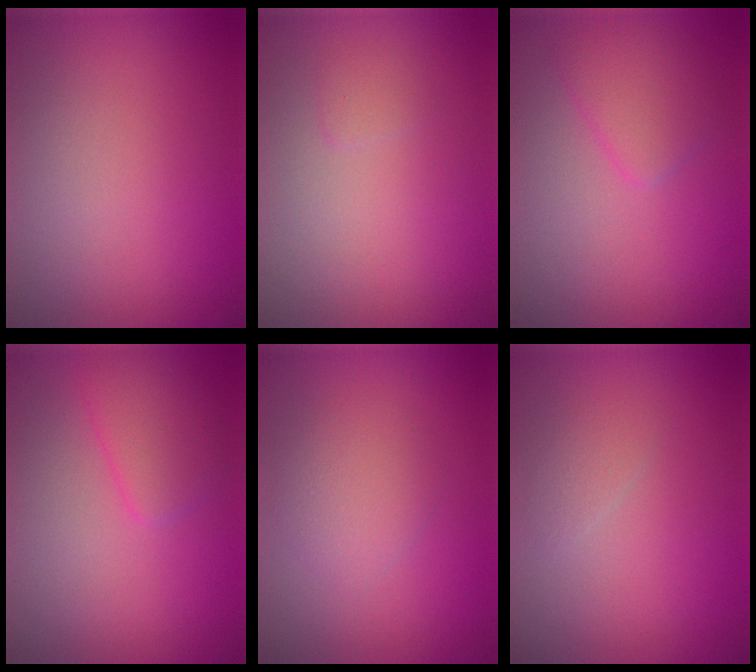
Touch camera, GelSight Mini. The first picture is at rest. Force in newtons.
{"total": 0.7, "press": 0.7, "slide": 0.1}
{"total": 2.4, "press": 2.4, "slide": 0.1}
{"total": 2.7, "press": 2.7, "slide": 0.1}
{"total": 2.3, "press": 2.3, "slide": 0.1}
{"total": 1.0, "press": 1.0, "slide": 0.1}